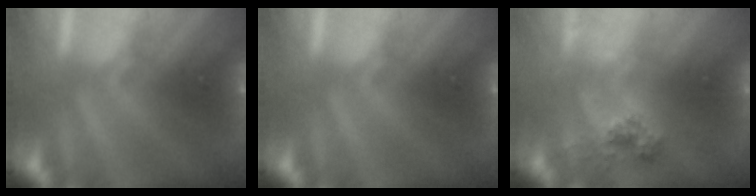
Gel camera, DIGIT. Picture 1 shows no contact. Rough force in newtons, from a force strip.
{"total": 0.0}
{"total": 2.6}